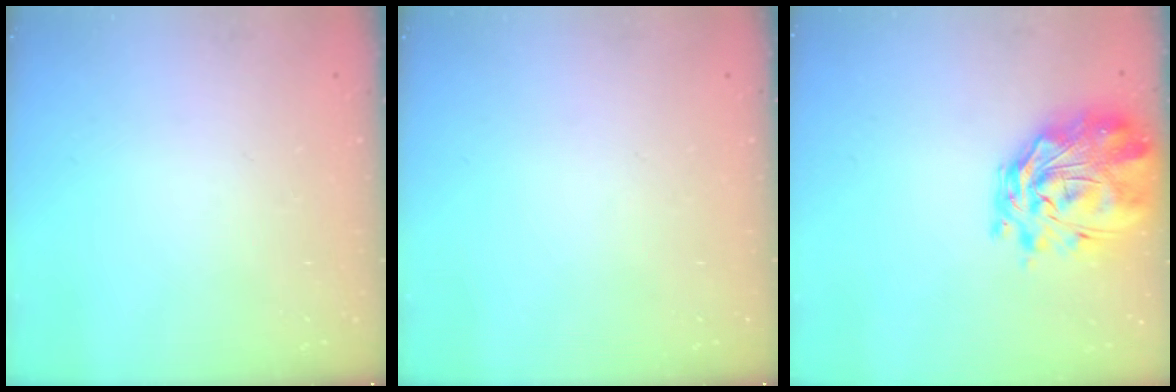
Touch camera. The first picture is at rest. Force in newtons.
{"total": 0.0}
{"total": 4.1, "press": 3.7, "slide": 1.8}